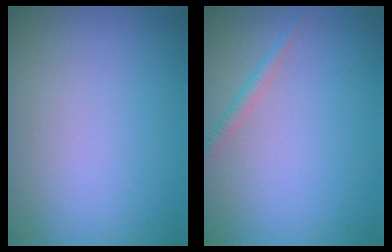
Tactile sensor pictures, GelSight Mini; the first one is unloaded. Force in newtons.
{"total": 1.1, "press": 1.1, "slide": 0.1}